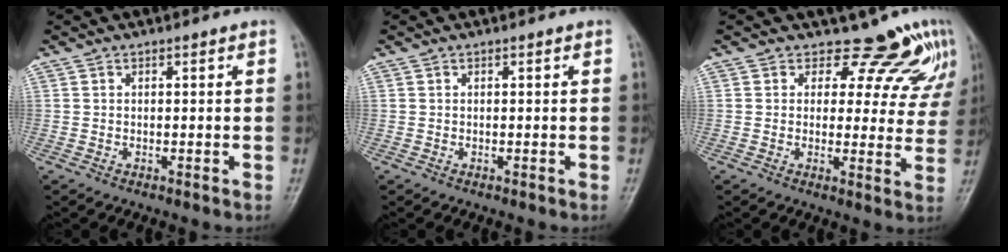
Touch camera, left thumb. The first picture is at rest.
{"total": 0.0}
{"total": 10.0, "force": [8.6, 4.6, 1.7], "torque": [0.026, -0.063, 0.085]}